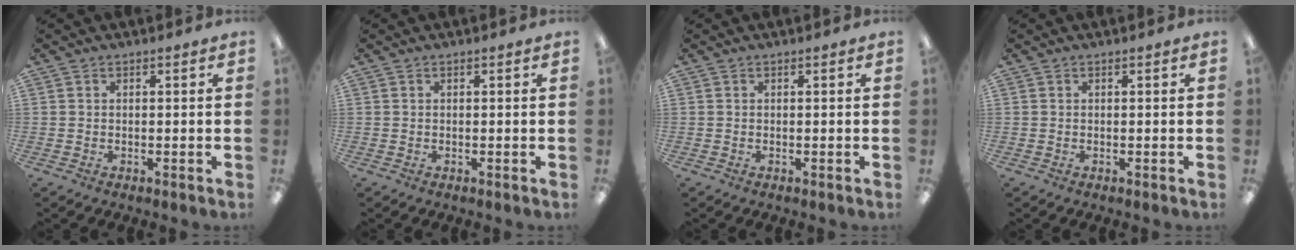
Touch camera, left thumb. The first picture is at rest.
{"total": 0.0}
{"total": 0.0}
{"total": 0.0}